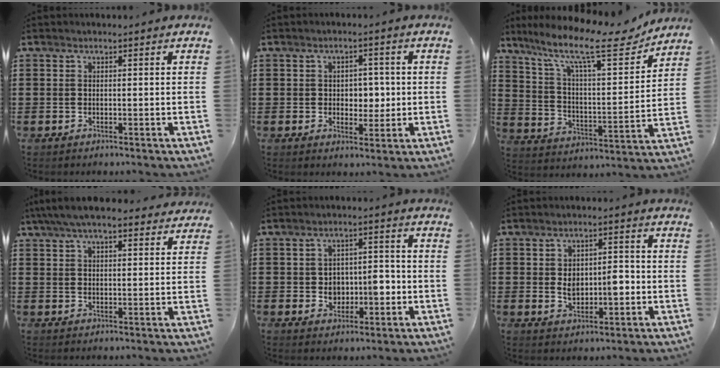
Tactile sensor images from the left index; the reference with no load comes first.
{"total": 3.7, "force": [0.2, 2.7, 2.5], "torque": [-0.041, 0.000, -0.004]}
{"total": 13.8, "force": [10.5, 2.6, 8.6], "torque": [-0.180, -0.060, 0.170]}
{"total": 6.2, "force": [5.2, 1.3, 3.1], "torque": [-0.073, -0.005, 0.097]}
{"total": 5.1, "force": [-0.7, 3.9, 3.2], "torque": [-0.055, 0.001, -0.020]}
{"total": 5.3, "force": [-0.3, 3.0, 4.4], "torque": [-0.062, -0.002, -0.013]}